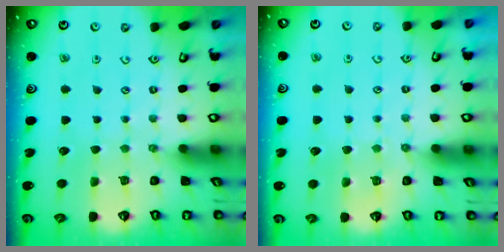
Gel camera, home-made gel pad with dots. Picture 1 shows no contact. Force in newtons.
{"total": 3.4, "press": 3.3, "slide": 0.5}